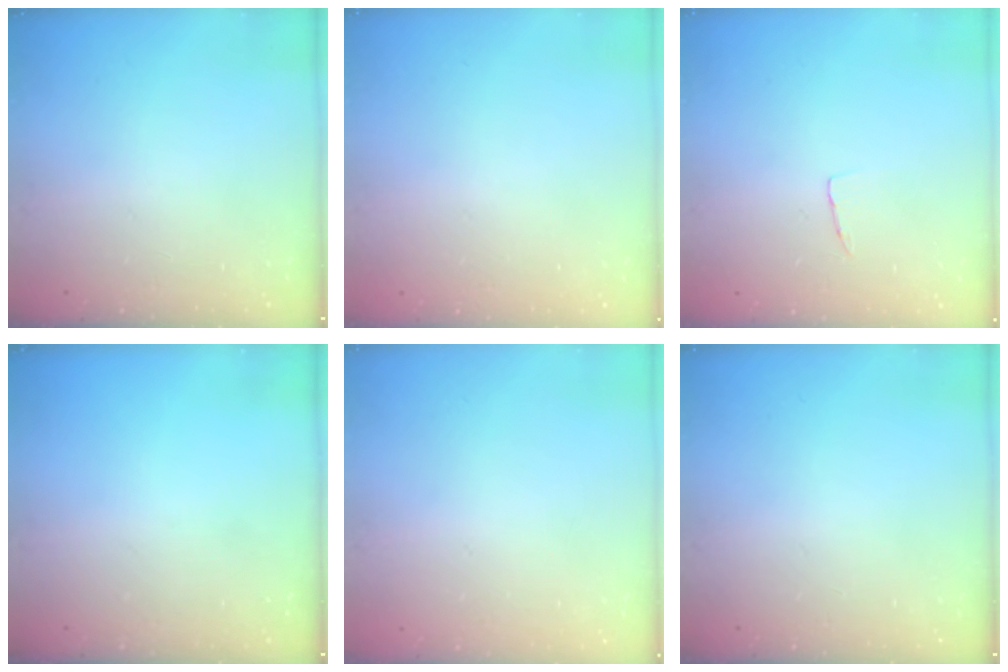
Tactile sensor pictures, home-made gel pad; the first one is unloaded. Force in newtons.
{"total": 0.0}
{"total": 3.1, "press": 3.1, "slide": 0.1}
{"total": 0.0}
{"total": 0.0}
{"total": 0.0}